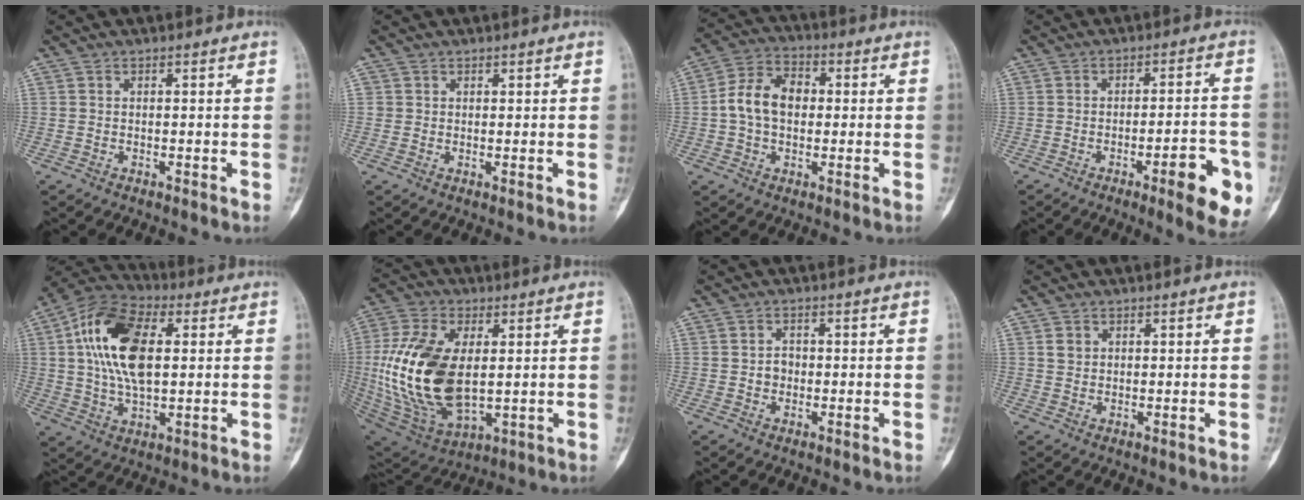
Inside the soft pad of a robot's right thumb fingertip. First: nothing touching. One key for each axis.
{"total": 0.9, "fx": 0.4, "fy": 0.8, "fz": 0.1, "tx": 0.014, "ty": 0.003, "tz": 0.003}
{"total": 9.4, "fx": 0.2, "fy": 6.8, "fz": 6.5, "tx": -0.104, "ty": 0.031, "tz": -0.007}
{"total": 11.3, "fx": -4.8, "fy": 2.8, "fz": 9.8, "tx": -0.108, "ty": 0.021, "tz": -0.060}
{"total": 16.9, "fx": 3.1, "fy": 9.2, "fz": 13.8, "tx": -0.251, "ty": 0.013, "tz": 0.051}
{"total": 22.7, "fx": 1.5, "fy": 13.0, "fz": 18.5, "tx": -0.369, "ty": -0.013, "tz": 0.041}
{"total": 2.3, "fx": -0.2, "fy": 2.1, "fz": 1.1, "tx": -0.001, "ty": 0.011, "tz": -0.005}
{"total": 1.9, "fx": 0.7, "fy": 1.6, "fz": 0.6, "tx": 0.004, "ty": 0.000, "tz": 0.013}